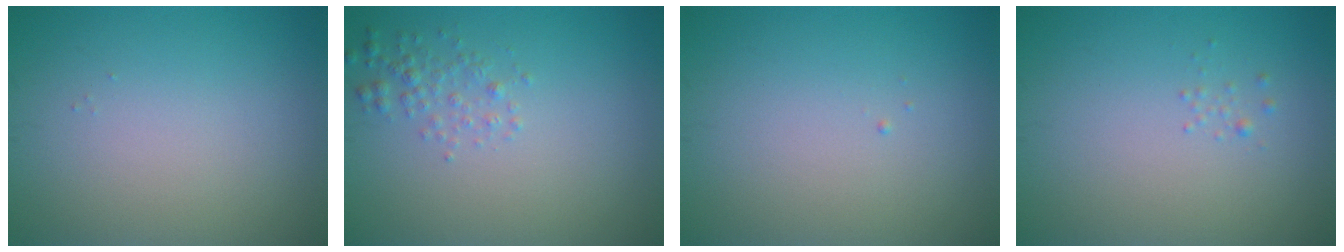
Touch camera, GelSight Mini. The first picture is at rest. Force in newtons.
{"total": 1.5, "press": 1.5, "slide": 0.0}
{"total": 0.0}
{"total": 0.7, "press": 0.7, "slide": 0.1}